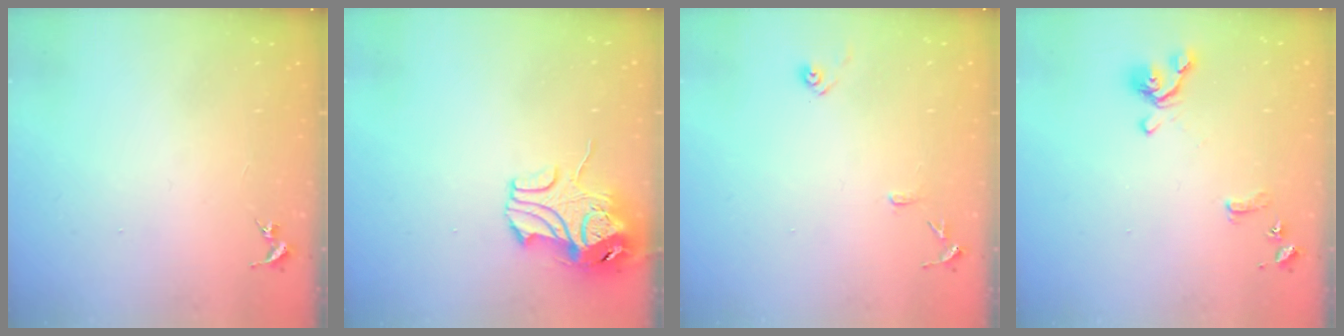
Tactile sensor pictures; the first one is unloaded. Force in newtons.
{"total": 10.5, "press": 10.4, "slide": 1.5}
{"total": 9.0, "press": 8.9, "slide": 0.8}
{"total": 11.3, "press": 11.2, "slide": 1.3}